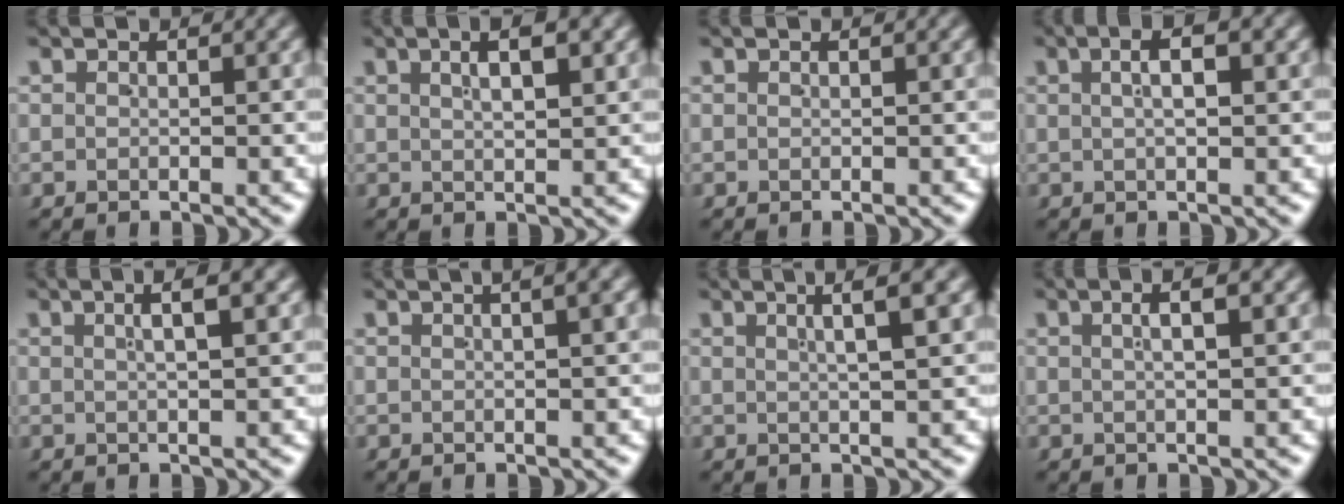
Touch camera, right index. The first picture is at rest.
{"total": 3.0, "force": [1.5, 0.2, 2.5], "torque": [-0.026, 0.013, 0.025]}
{"total": 0.0}
{"total": 3.1, "force": [1.0, 0.8, 2.9], "torque": [-0.035, 0.013, 0.012]}
{"total": 2.6, "force": [1.2, -0.2, 2.3], "torque": [-0.025, 0.013, 0.020]}
{"total": 3.2, "force": [1.5, 0.4, 2.9], "torque": [-0.028, 0.021, 0.018]}
{"total": 3.8, "force": [2.1, -0.5, 3.2], "torque": [-0.037, 0.018, 0.032]}
{"total": 2.6, "force": [1.0, 0.1, 2.4], "torque": [-0.030, 0.013, 0.016]}